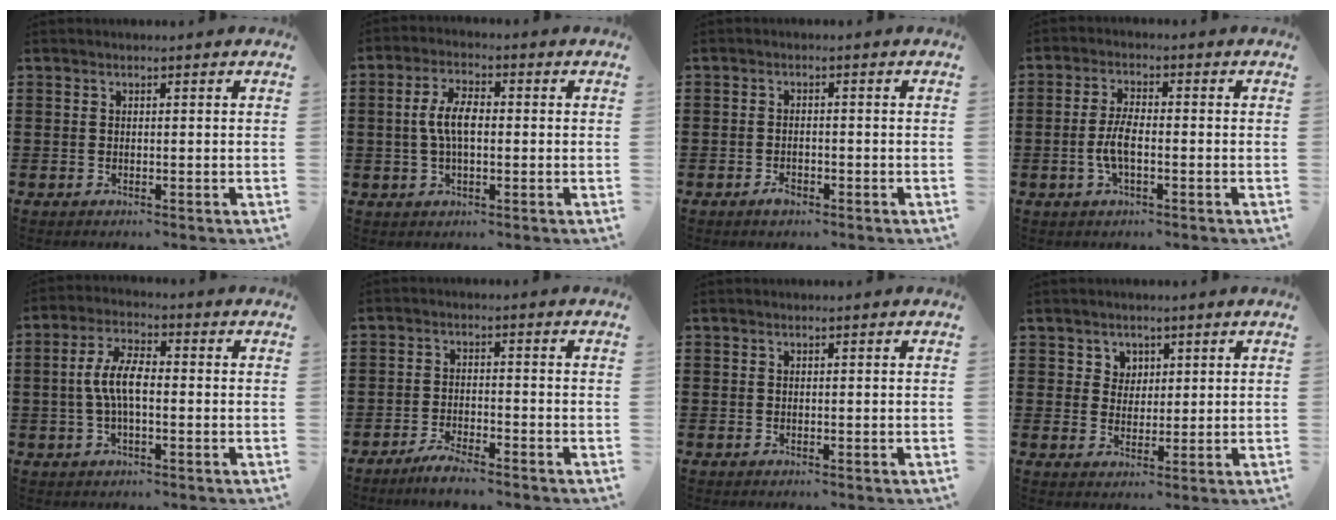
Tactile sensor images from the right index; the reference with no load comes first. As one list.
[{"total": 5.9, "force": [0.0, 2.4, 5.4], "torque": [-0.115, 0.001, -0.005]}, {"total": 1.8, "force": [-1.1, 0.8, 1.2], "torque": [-0.023, -0.001, -0.022]}, {"total": 4.5, "force": [-1.1, 1.5, 4.0], "torque": [-0.092, 0.000, -0.025]}, {"total": 6.5, "force": [-0.4, 2.4, 6.1], "torque": [-0.130, 0.000, -0.012]}, {"total": 3.2, "force": [-3.0, 0.0, 1.0], "torque": [-0.021, 0.005, -0.059]}, {"total": 0.0}, {"total": 3.0, "force": [1.7, 2.5, 0.2], "torque": [-0.020, 0.007, 0.033]}]